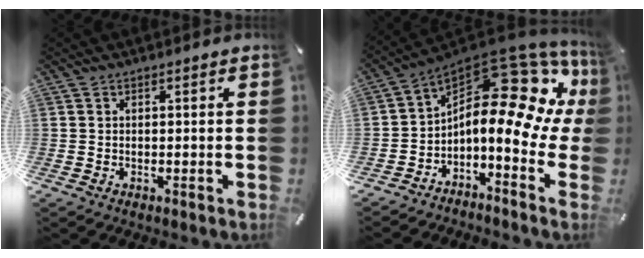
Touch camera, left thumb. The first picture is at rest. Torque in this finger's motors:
{"motor_torque": [0.13, 2.06, 1.25, 0.91, 0.33]}